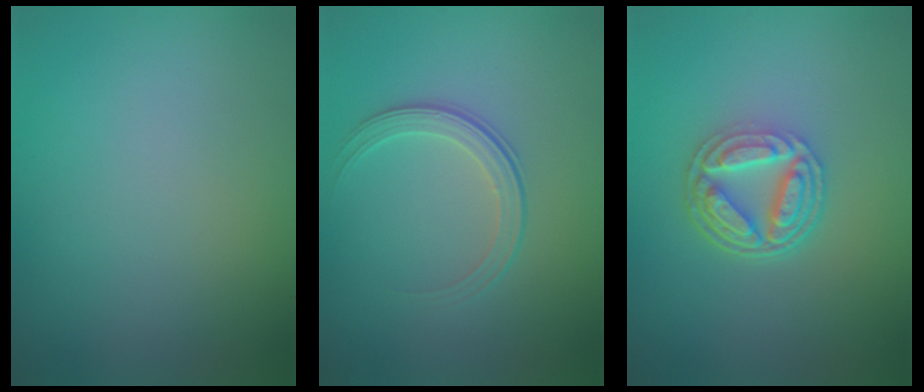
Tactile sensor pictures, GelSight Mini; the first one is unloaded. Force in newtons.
{"total": 2.1, "press": 1.5, "slide": 1.5}
{"total": 5.1, "press": 3.7, "slide": 3.4}